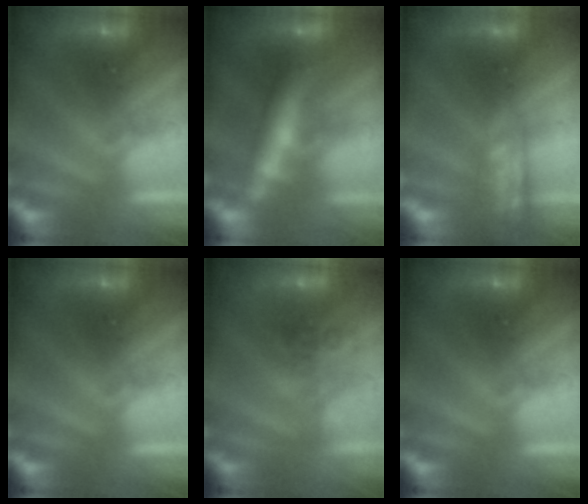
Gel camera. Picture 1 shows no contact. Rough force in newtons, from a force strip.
{"total": 9.0}
{"total": 2.7}
{"total": 0.0}
{"total": 1.6}
{"total": 0.0}